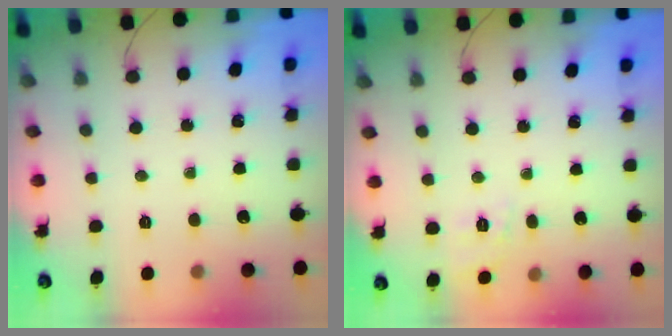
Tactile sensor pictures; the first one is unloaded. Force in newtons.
{"total": 1.9, "press": 0.5, "slide": 1.8}